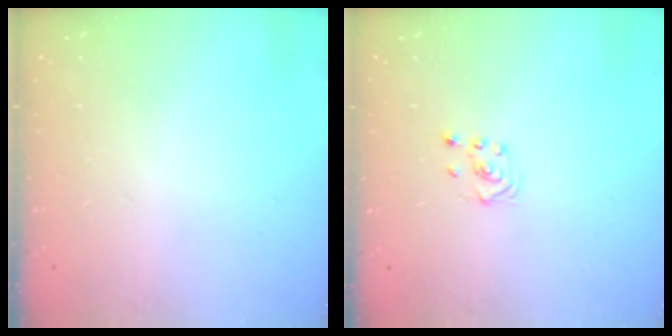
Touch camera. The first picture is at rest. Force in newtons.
{"total": 1.9, "press": 1.8, "slide": 0.6}